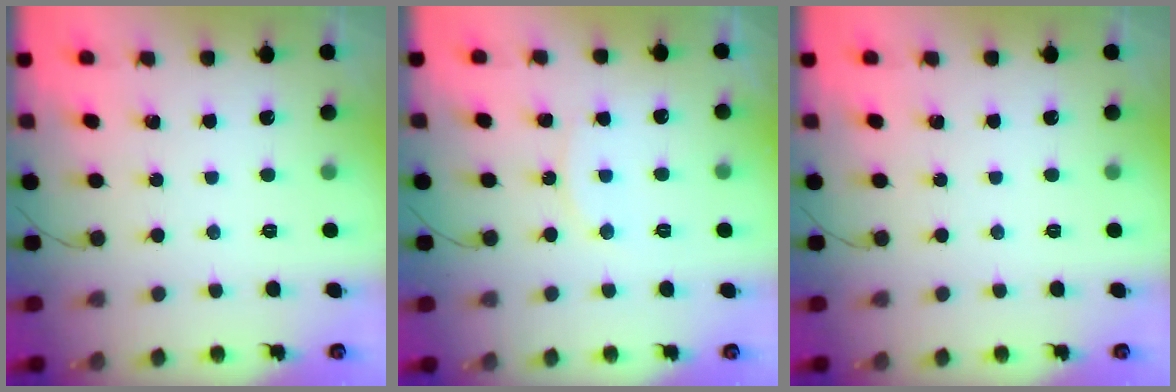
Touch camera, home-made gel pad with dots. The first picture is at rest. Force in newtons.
{"total": 7.4, "press": 7.4, "slide": 0.1}
{"total": 0.0}